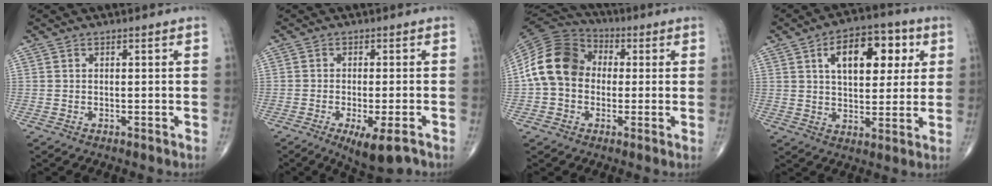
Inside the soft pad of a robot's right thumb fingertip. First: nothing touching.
{"total": 8.5, "force": [-4.7, 2.3, 6.7], "torque": [-0.101, -0.006, -0.070]}
{"total": 14.0, "force": [0.4, 11.2, 8.4], "torque": [-0.148, 0.037, -0.006]}
{"total": 14.3, "force": [4.9, 7.7, 11.0], "torque": [-0.130, 0.000, 0.073]}